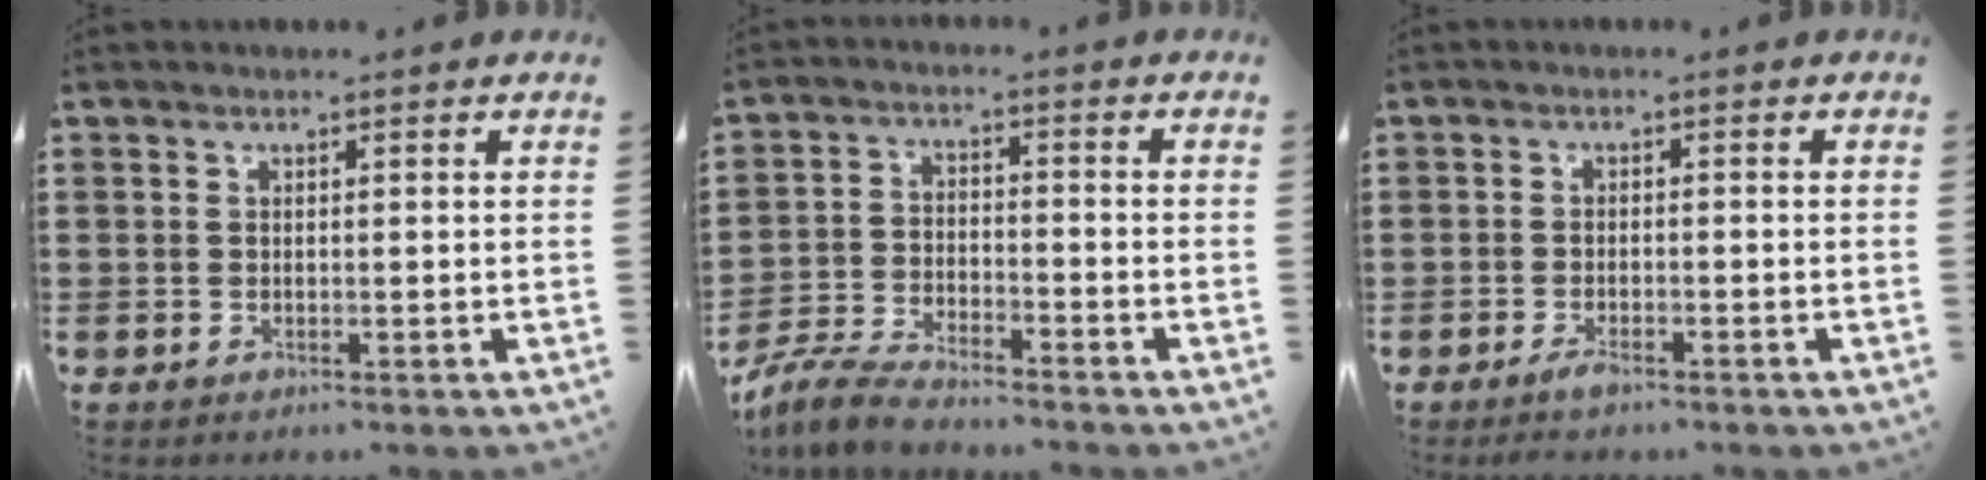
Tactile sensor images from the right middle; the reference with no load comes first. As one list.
[{"total": 5.7, "force": [-5.4, 0.7, 1.7], "torque": [-0.047, 0.001, -0.110]}, {"total": 2.0, "force": [-1.6, 0.6, 1.1], "torque": [-0.026, -0.002, -0.033]}]